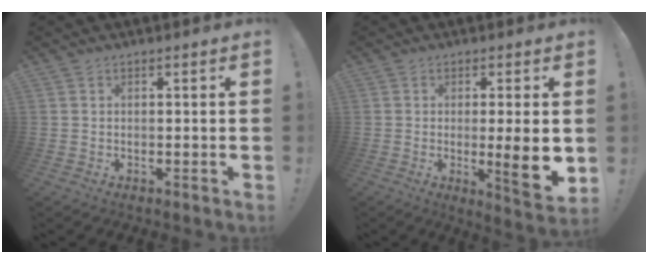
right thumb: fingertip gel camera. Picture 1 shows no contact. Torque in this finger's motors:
{"motor_torque": [0.18, 0.20, 0.44, 0.44, 0.09]}